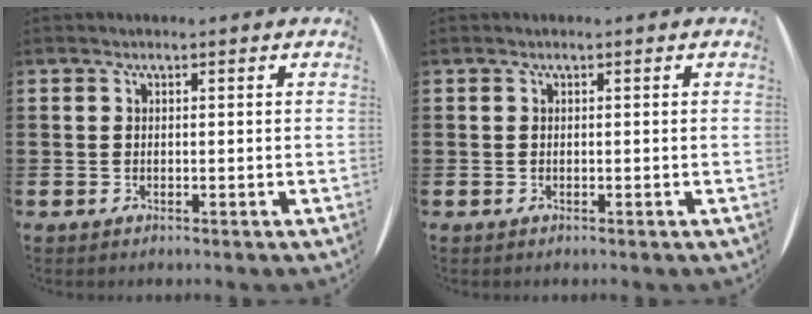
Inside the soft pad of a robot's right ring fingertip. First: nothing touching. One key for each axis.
{"total": 0.0}